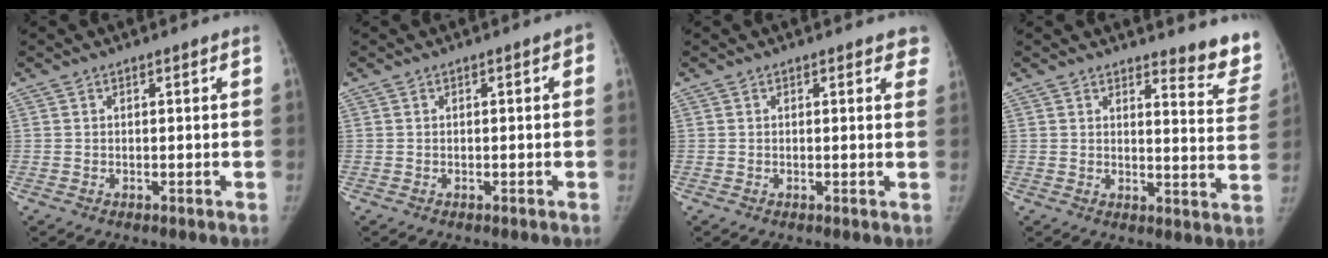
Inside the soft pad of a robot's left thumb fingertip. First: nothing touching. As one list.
[{"total": 1.0, "force": [0.0, 0.5, 0.9], "torque": [-0.003, 0.003, -0.002]}, {"total": 3.4, "force": [2.7, 1.4, 1.7], "torque": [0.008, -0.006, 0.018]}, {"total": 10.5, "force": [9.6, 2.3, 3.4], "torque": [-0.004, -0.095, 0.092]}]